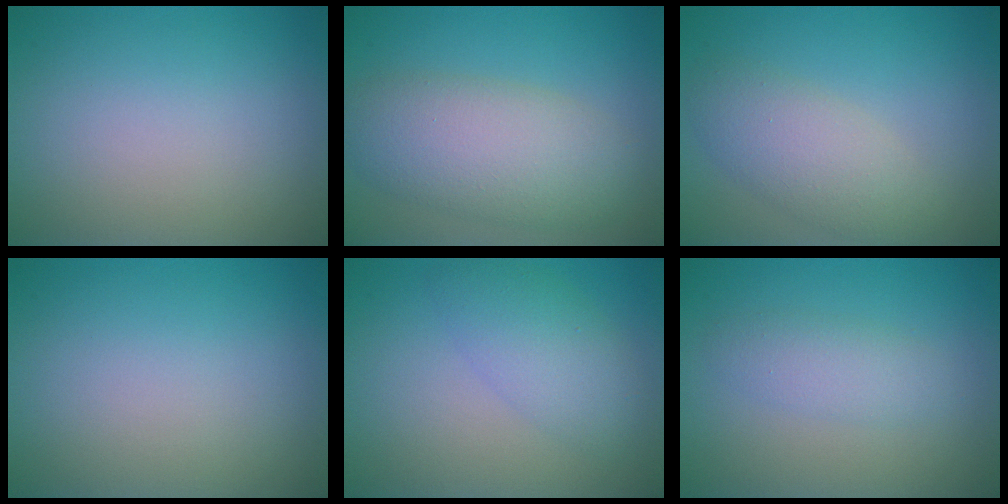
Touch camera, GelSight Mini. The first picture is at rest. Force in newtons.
{"total": 6.8, "press": 6.8, "slide": 0.2}
{"total": 4.2, "press": 4.2, "slide": 0.1}
{"total": 0.0}
{"total": 3.6, "press": 3.6, "slide": 0.3}
{"total": 2.2, "press": 2.2, "slide": 0.2}